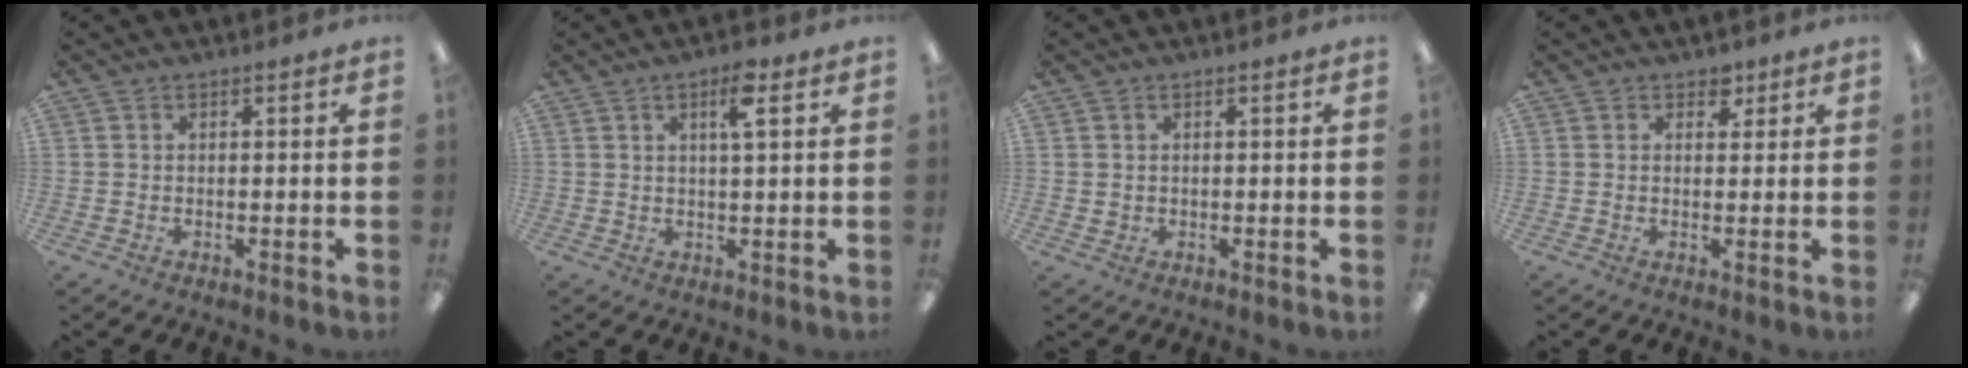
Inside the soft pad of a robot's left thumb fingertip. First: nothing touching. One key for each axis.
{"total": 5.3, "fx": 2.8, "fy": 1.2, "fz": 4.3, "tx": -0.070, "ty": -0.003, "tz": 0.039}
{"total": 1.0, "fx": 0.6, "fy": 0.8, "fz": 0.1, "tx": -0.003, "ty": 0.003, "tz": 0.010}
{"total": 2.6, "fx": 1.7, "fy": 1.8, "fz": 0.8, "tx": 0.007, "ty": -0.007, "tz": 0.026}